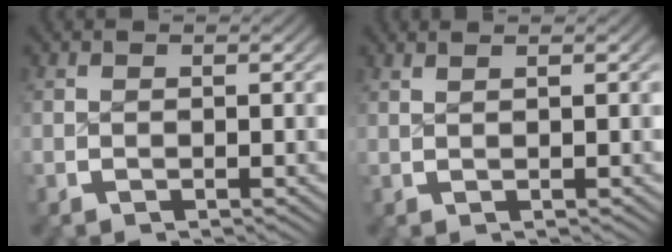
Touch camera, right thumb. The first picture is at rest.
{"total": 1.4, "force": [1.0, -0.3, 0.9], "torque": [-0.013, 0.006, 0.018]}